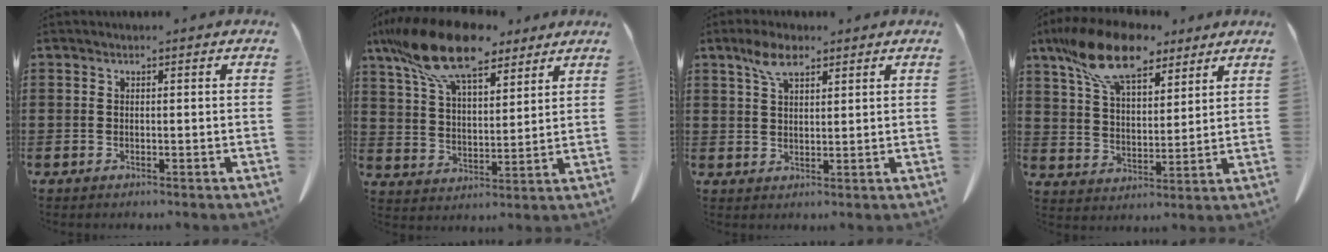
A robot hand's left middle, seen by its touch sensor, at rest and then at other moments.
{"total": 14.9, "force": [11.0, 4.7, 8.8], "torque": [-0.211, -0.027, 0.202]}
{"total": 5.0, "force": [3.1, 2.0, 3.4], "torque": [-0.075, 0.005, 0.057]}
{"total": 13.5, "force": [9.7, 5.2, 7.9], "torque": [-0.172, -0.018, 0.182]}